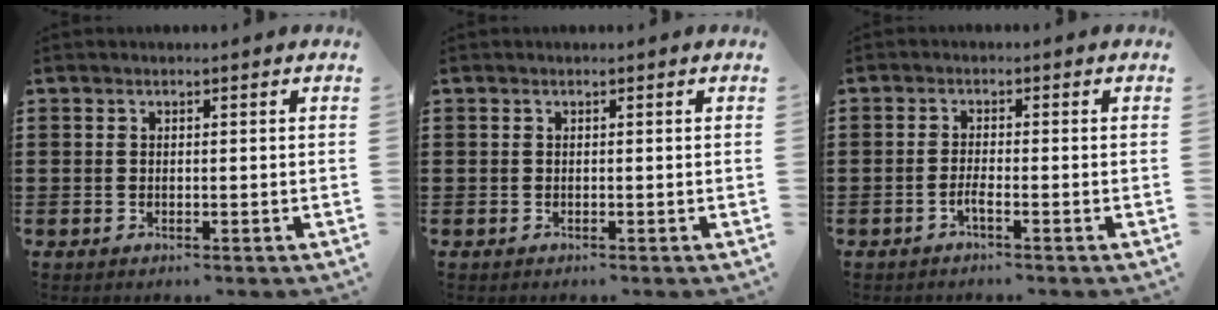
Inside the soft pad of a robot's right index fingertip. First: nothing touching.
{"total": 0.0}
{"total": 1.8, "force": [-1.1, -0.1, 1.4], "torque": [-0.033, -0.010, -0.021]}